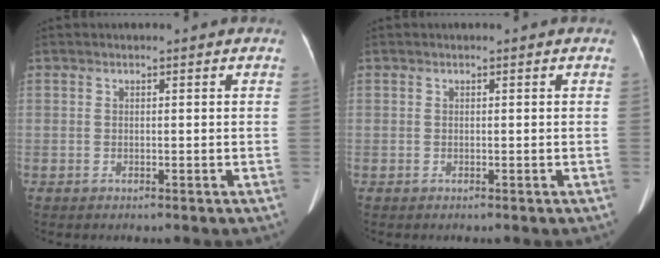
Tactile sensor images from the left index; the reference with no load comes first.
{"total": 0.0}